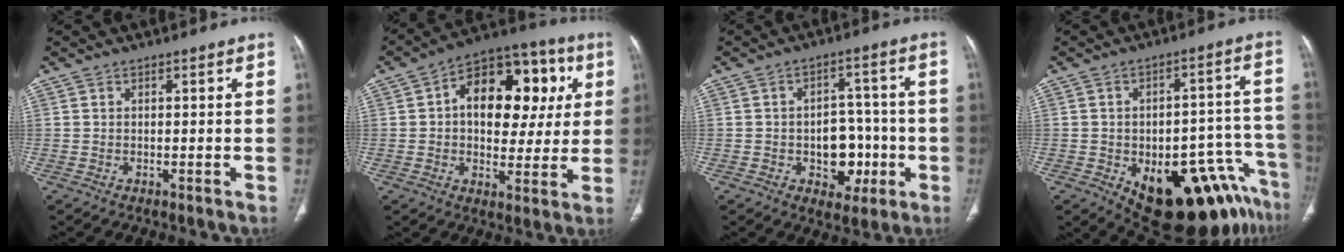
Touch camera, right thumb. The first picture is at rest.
{"total": 19.9, "force": [4.1, 12.4, 15.0], "torque": [-0.157, 0.024, 0.054]}
{"total": 9.7, "force": [-2.4, 7.0, 6.2], "torque": [-0.039, 0.030, -0.024]}
{"total": 22.6, "force": [-12.2, 9.9, 16.2], "torque": [-0.125, 0.087, -0.155]}